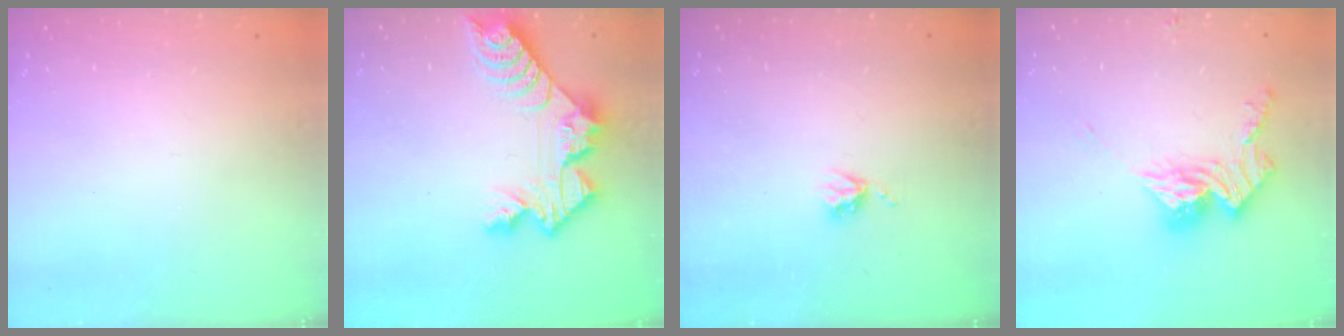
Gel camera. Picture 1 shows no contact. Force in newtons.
{"total": 11.2, "press": 11.1, "slide": 1.0}
{"total": 3.8, "press": 3.7, "slide": 0.5}
{"total": 12.8, "press": 12.7, "slide": 1.1}